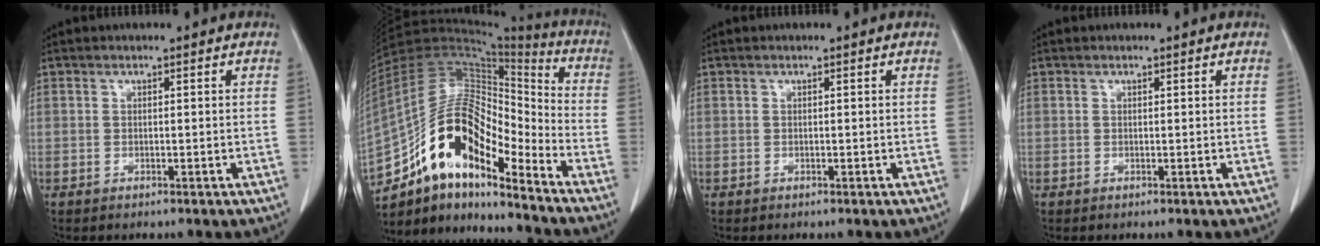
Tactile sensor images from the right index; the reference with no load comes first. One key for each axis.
{"total": 16.7, "fx": -11.1, "fy": 5.5, "fz": 11.2, "tx": -0.201, "ty": 0.046, "tz": -0.193}
{"total": 0.0}
{"total": 0.0}